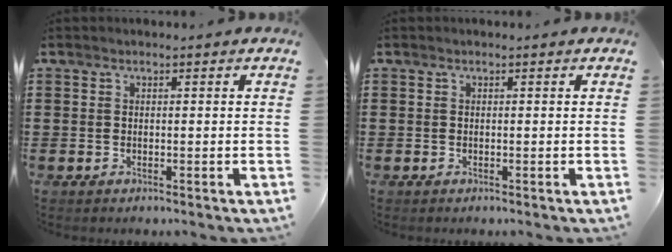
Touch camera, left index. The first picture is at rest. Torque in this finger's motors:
{"motor_torque": [-0.03, -0.02, 0.03, 0.00]}